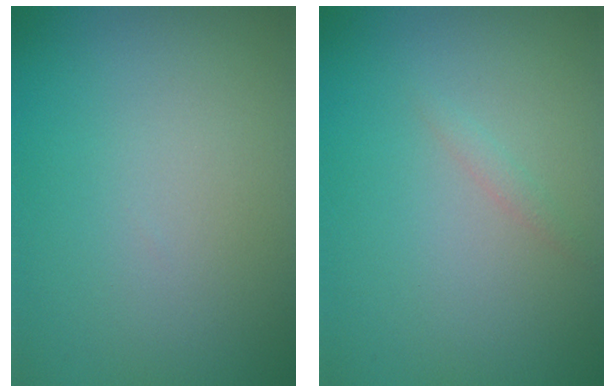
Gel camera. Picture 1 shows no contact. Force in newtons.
{"total": 0.7, "press": 0.7, "slide": 0.1}